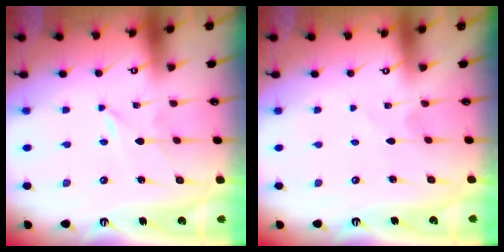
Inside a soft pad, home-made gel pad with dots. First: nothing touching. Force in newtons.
{"total": 1.6, "press": 1.6, "slide": 0.2}